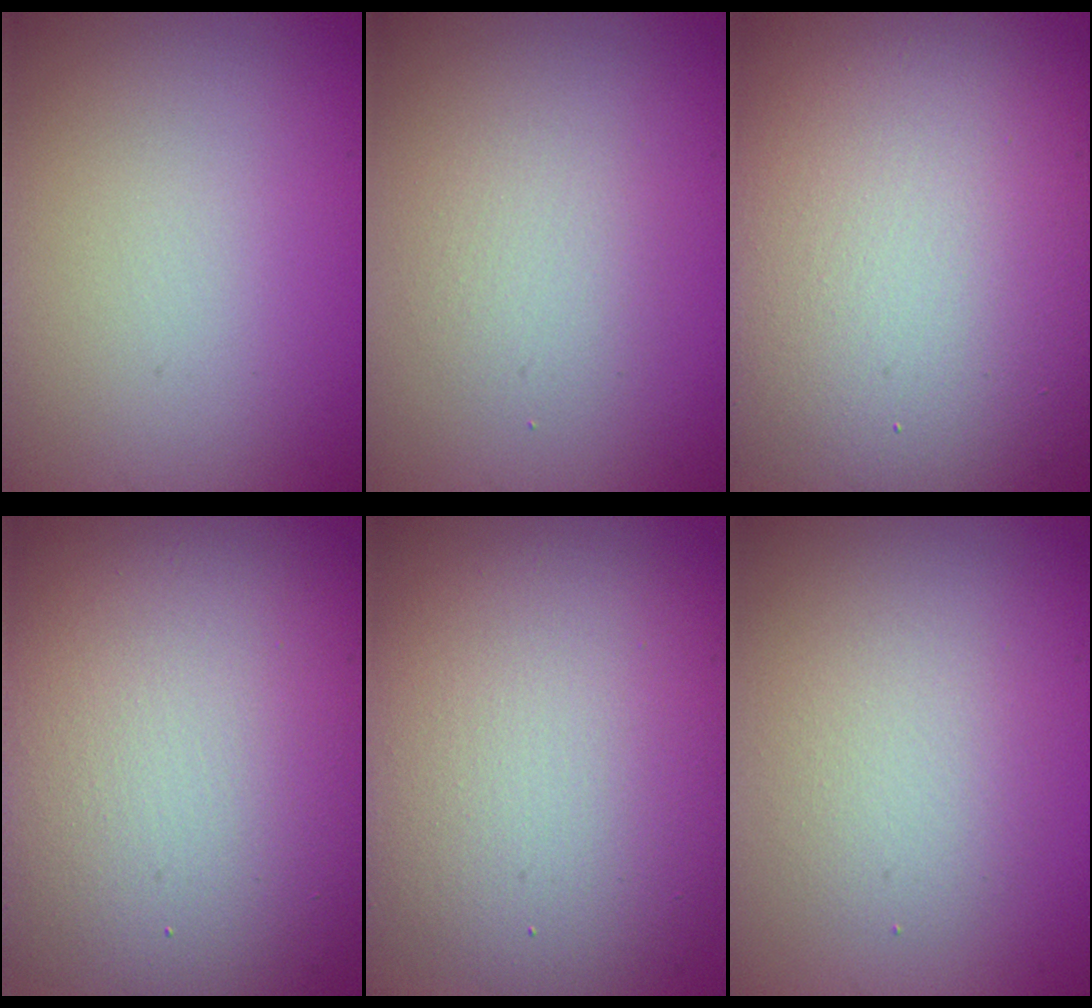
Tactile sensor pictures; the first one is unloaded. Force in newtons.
{"total": 1.9, "press": 1.9, "slide": 0.1}
{"total": 16.4, "press": 16.4, "slide": 0.8}
{"total": 15.0, "press": 15.0, "slide": 0.5}
{"total": 11.0, "press": 11.0, "slide": 0.2}
{"total": 2.5, "press": 2.5, "slide": 0.2}